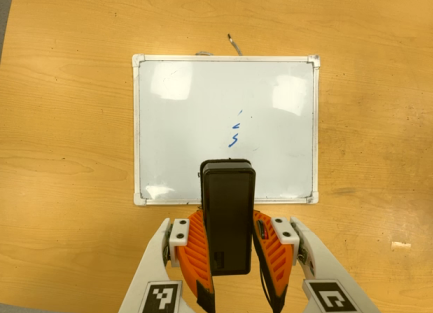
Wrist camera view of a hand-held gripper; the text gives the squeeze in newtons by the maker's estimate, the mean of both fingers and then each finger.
{"total": 5.3, "left": 4.8, "right": 5.8}